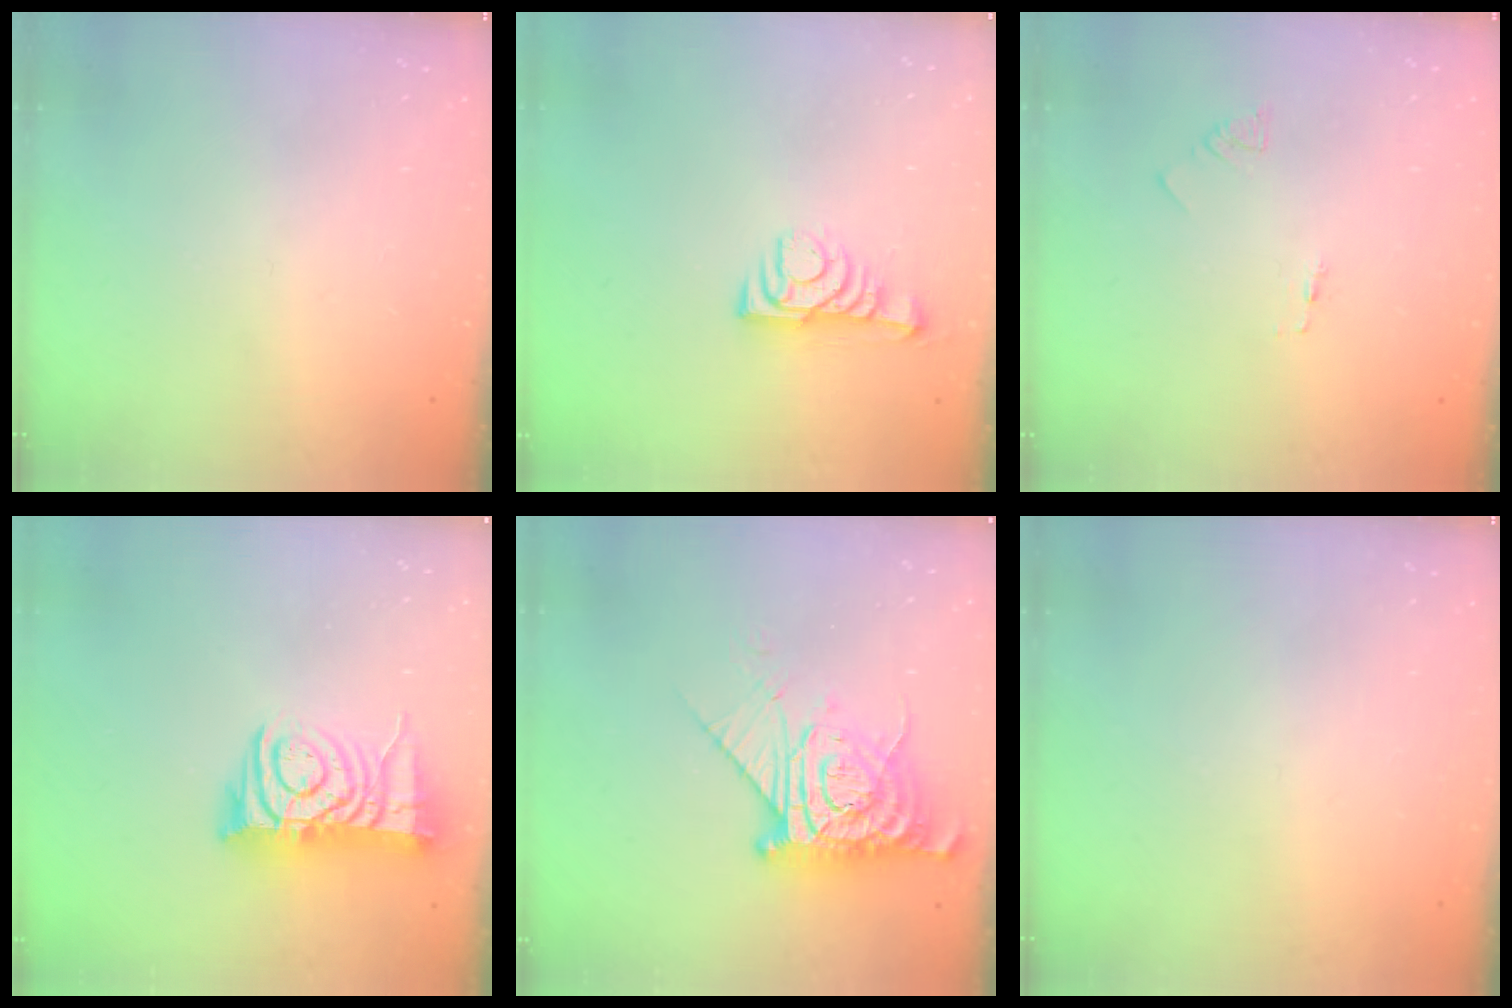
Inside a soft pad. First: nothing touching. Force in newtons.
{"total": 6.0, "press": 5.9, "slide": 0.7}
{"total": 1.6, "press": 1.6, "slide": 0.1}
{"total": 11.5, "press": 11.4, "slide": 1.1}
{"total": 8.9, "press": 8.8, "slide": 1.1}
{"total": 0.0}